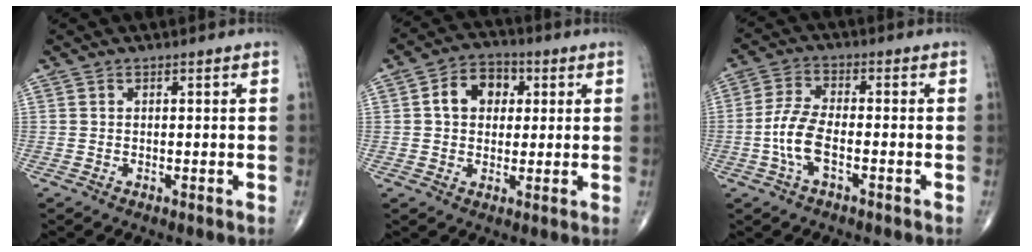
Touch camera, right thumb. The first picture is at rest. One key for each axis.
{"total": 8.3, "fx": 1.7, "fy": 6.3, "fz": 5.1, "tx": -0.057, "ty": 0.014, "tz": 0.020}
{"total": 7.0, "fx": -2.2, "fy": 2.9, "fz": 6.0, "tx": -0.136, "ty": 0.021, "tz": -0.045}